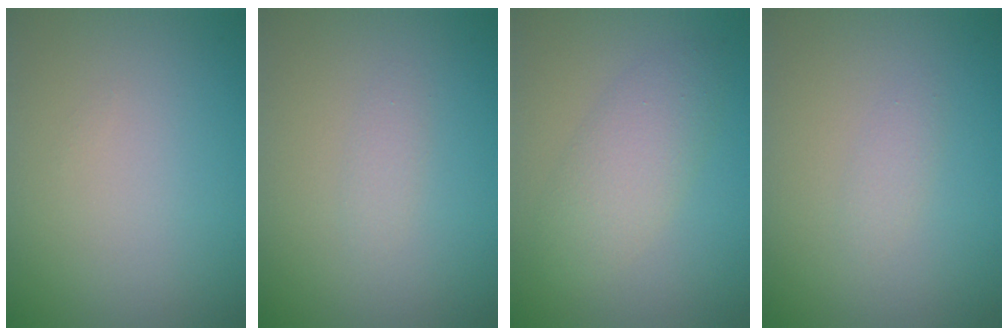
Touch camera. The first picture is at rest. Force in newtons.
{"total": 0.9, "press": 0.9, "slide": 0.0}
{"total": 3.4, "press": 3.4, "slide": 0.2}
{"total": 0.9, "press": 0.9, "slide": 0.0}